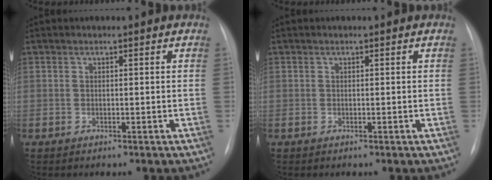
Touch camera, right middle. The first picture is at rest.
{"total": 0.0}